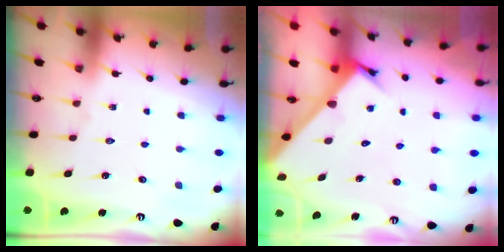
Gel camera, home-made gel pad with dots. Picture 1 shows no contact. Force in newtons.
{"total": 3.4, "press": 3.4, "slide": 0.2}